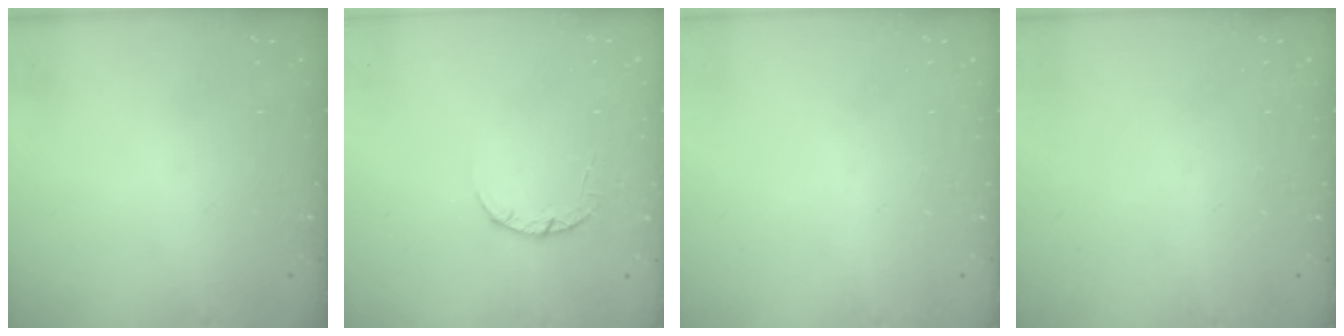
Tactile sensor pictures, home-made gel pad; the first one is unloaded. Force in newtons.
{"total": 3.4, "press": 3.4, "slide": 0.4}
{"total": 0.0}
{"total": 0.0}